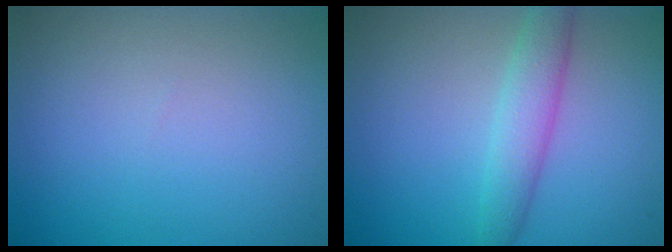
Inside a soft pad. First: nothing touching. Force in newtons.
{"total": 3.0, "press": 3.0, "slide": 0.1}